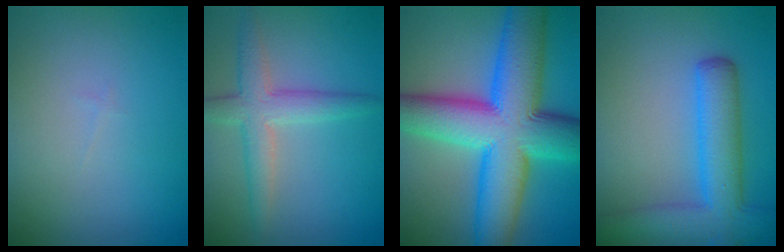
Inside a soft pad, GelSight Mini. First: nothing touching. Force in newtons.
{"total": 3.8, "press": 3.8, "slide": 0.0}
{"total": 14.9, "press": 14.9, "slide": 0.3}
{"total": 6.6, "press": 6.6, "slide": 0.4}